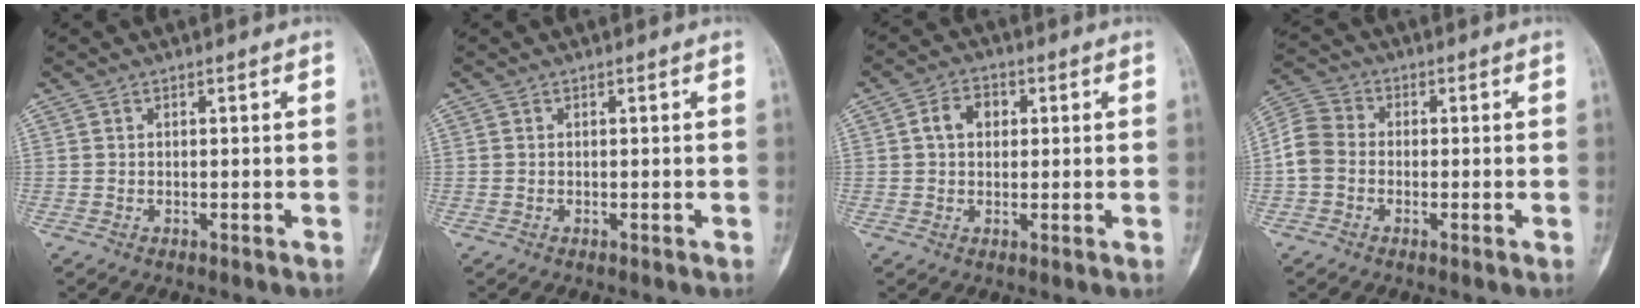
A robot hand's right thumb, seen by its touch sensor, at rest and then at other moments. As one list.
[{"total": 0.0}, {"total": 5.0, "force": [1.0, 3.7, 3.2], "torque": [-0.043, 0.011, 0.011]}, {"total": 6.4, "force": [-1.1, 5.3, 3.4], "torque": [-0.059, 0.019, -0.038]}]